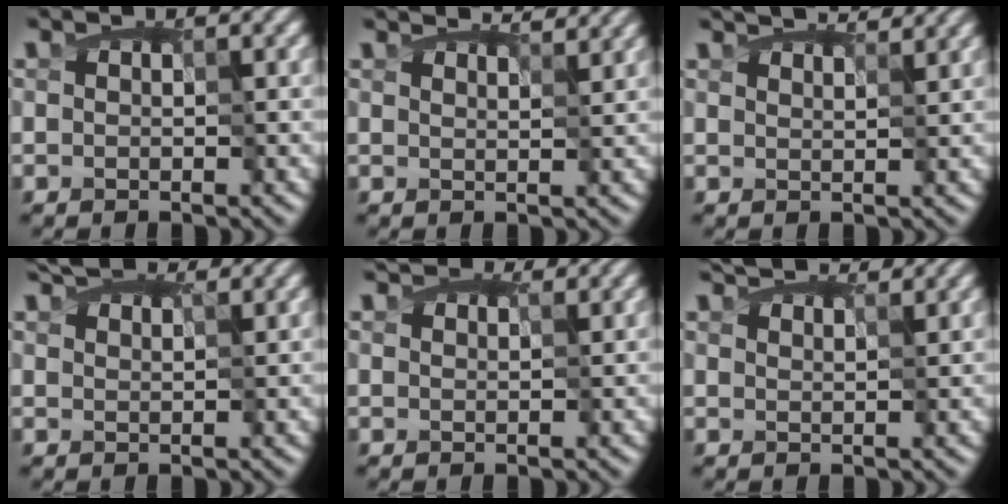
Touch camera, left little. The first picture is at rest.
{"total": 3.7, "force": [3.3, 0.8, 1.3], "torque": [-0.029, 0.005, 0.041]}
{"total": 4.8, "force": [4.1, 1.3, 2.1], "torque": [-0.044, 0.010, 0.051]}
{"total": 4.2, "force": [3.7, 1.2, 1.8], "torque": [-0.043, 0.008, 0.050]}
{"total": 2.8, "force": [2.5, 0.8, 0.7], "torque": [-0.030, 0.002, 0.039]}
{"total": 4.9, "force": [4.3, 1.3, 2.0], "torque": [-0.051, 0.007, 0.058]}